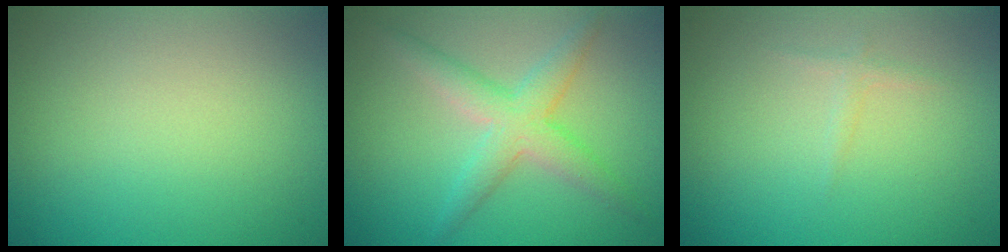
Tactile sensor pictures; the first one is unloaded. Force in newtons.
{"total": 3.6, "press": 3.6, "slide": 0.1}
{"total": 0.7, "press": 0.7, "slide": 0.0}